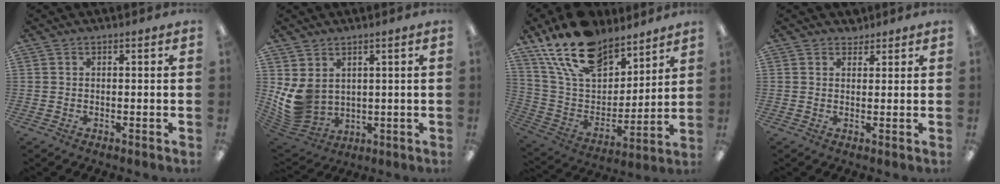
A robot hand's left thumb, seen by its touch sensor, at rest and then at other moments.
{"total": 8.5, "force": [2.0, 6.7, 4.8], "torque": [-0.121, -0.022, 0.043]}
{"total": 20.3, "force": [14.8, 10.4, 9.3], "torque": [-0.186, -0.080, 0.271]}
{"total": 2.2, "force": [1.9, 1.2, 0.2], "torque": [0.002, -0.004, 0.034]}